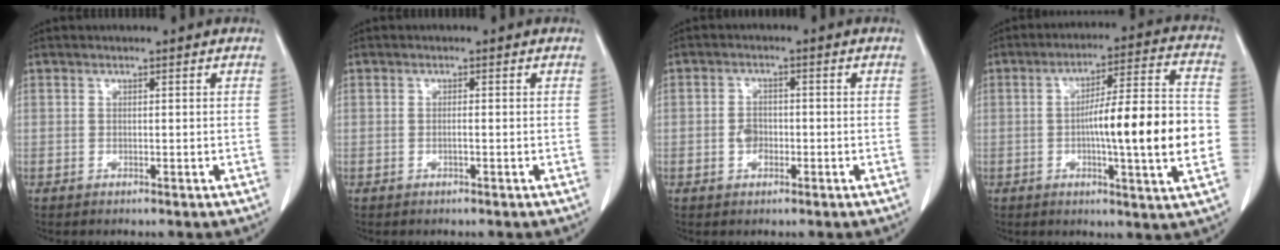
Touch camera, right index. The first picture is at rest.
{"total": 0.7, "force": [-0.1, 0.0, 0.7], "torque": [-0.009, 0.003, -0.001]}
{"total": 2.6, "force": [-0.7, 1.8, 1.7], "torque": [-0.026, 0.007, -0.012]}
{"total": 15.9, "force": [-2.2, 0.6, 15.7], "torque": [-0.239, 0.009, -0.037]}